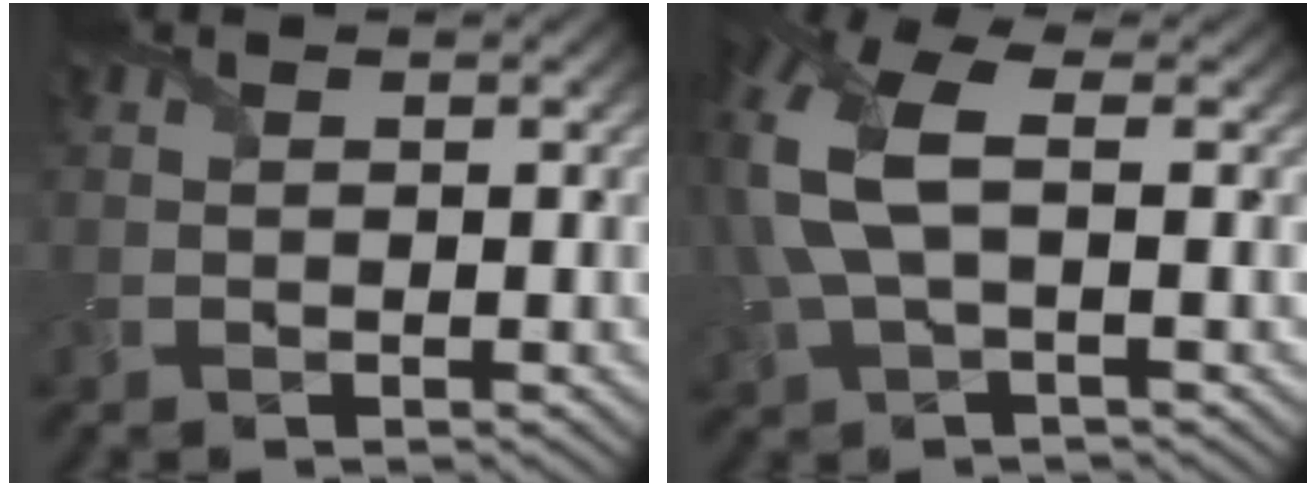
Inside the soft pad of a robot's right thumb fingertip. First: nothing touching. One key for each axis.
{"total": 10.0, "fx": 1.3, "fy": 5.1, "fz": 8.5, "tx": -0.234, "ty": 0.013, "tz": 0.021}